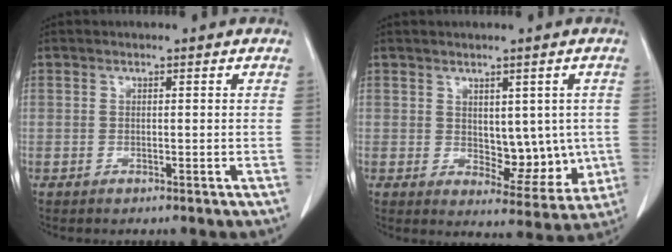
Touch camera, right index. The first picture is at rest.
{"total": 7.6, "force": [0.3, 4.4, 6.2], "torque": [-0.063, -0.006, 0.020]}